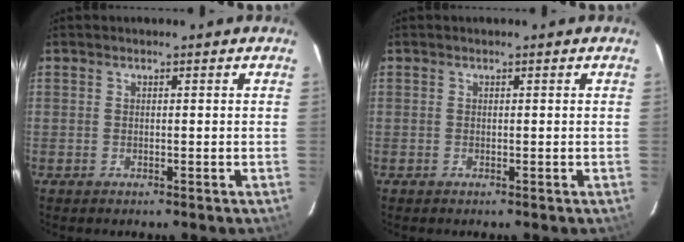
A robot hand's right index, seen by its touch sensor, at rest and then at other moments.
{"total": 0.0}